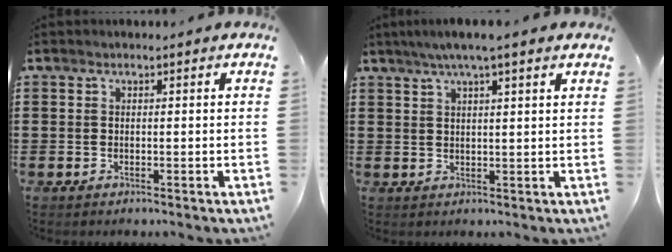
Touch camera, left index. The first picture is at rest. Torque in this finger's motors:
{"motor_torque": [1.52, -0.61, 0.84, 0.21]}